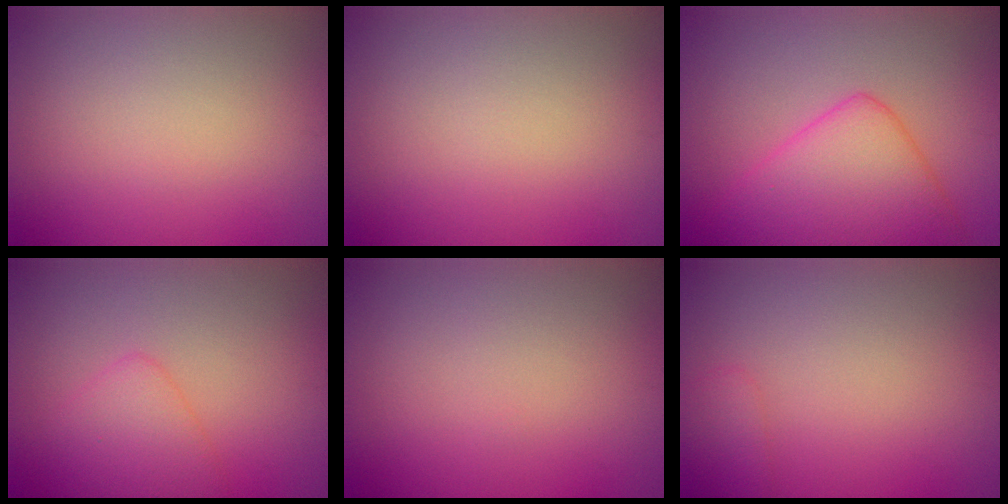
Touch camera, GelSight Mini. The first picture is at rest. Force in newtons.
{"total": 0.0}
{"total": 7.2, "press": 7.2, "slide": 0.2}
{"total": 2.7, "press": 2.7, "slide": 0.0}
{"total": 0.0}
{"total": 1.3, "press": 1.3, "slide": 0.1}